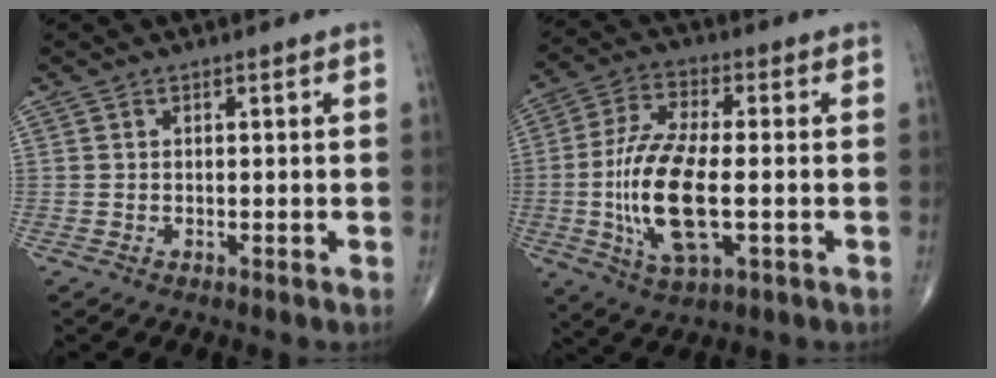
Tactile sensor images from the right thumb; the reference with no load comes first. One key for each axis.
{"total": 15.7, "fx": -2.3, "fy": 6.1, "fz": 14.2, "tx": -0.293, "ty": 0.004, "tz": -0.041}